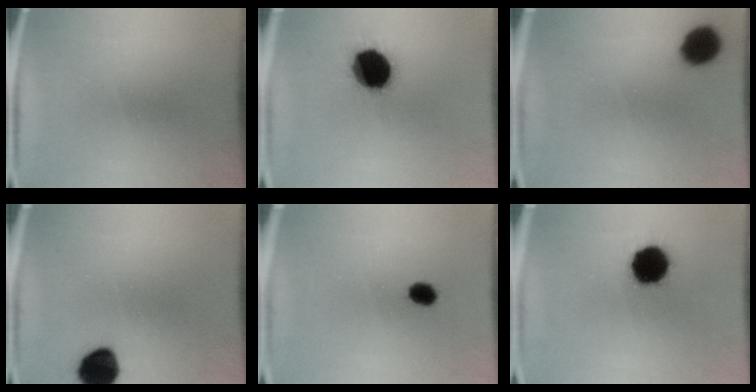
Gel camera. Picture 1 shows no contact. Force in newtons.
{"total": 16.2}
{"total": 8.1}
{"total": 10.1}
{"total": 3.4}
{"total": 13.5}